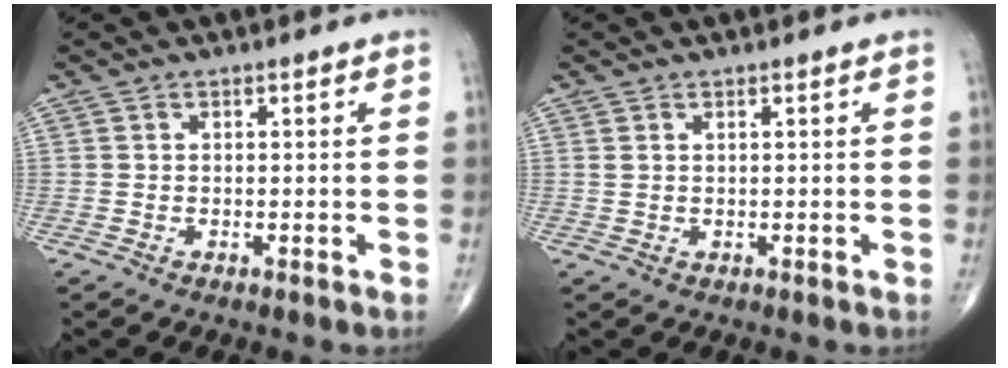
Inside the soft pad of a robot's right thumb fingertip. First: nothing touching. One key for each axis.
{"total": 0.6, "fx": 0.4, "fy": 0.1, "fz": 0.4, "tx": -0.013, "ty": 0.007, "tz": 0.010}